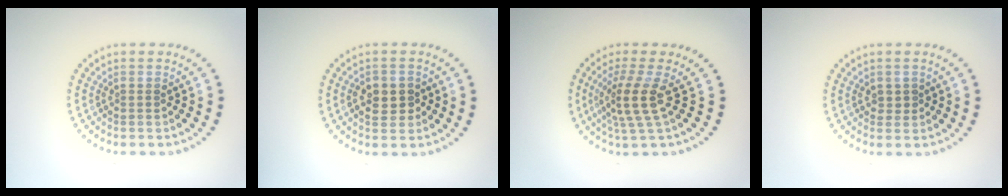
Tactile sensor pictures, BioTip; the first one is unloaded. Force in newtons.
{"total": 2.8, "press": 2.7, "slide": 0.5}
{"total": 3.7, "press": 2.8, "slide": 2.4}
{"total": 0.7, "press": 0.7, "slide": 0.2}